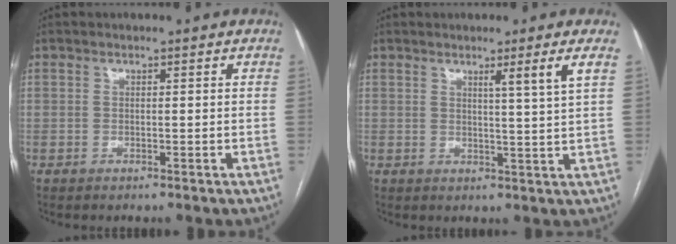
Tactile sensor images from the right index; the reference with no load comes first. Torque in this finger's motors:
{"motor_torque": [0.31, 0.28, 0.07, 0.04]}